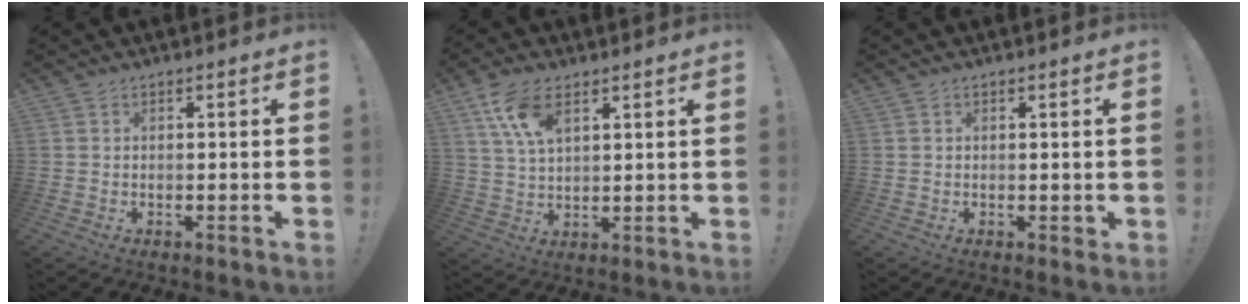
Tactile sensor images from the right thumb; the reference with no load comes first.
{"total": 9.8, "force": [5.5, 4.7, 6.6], "torque": [-0.117, -0.020, 0.101]}
{"total": 1.3, "force": [0.4, 1.0, 0.7], "torque": [-0.007, 0.000, 0.006]}